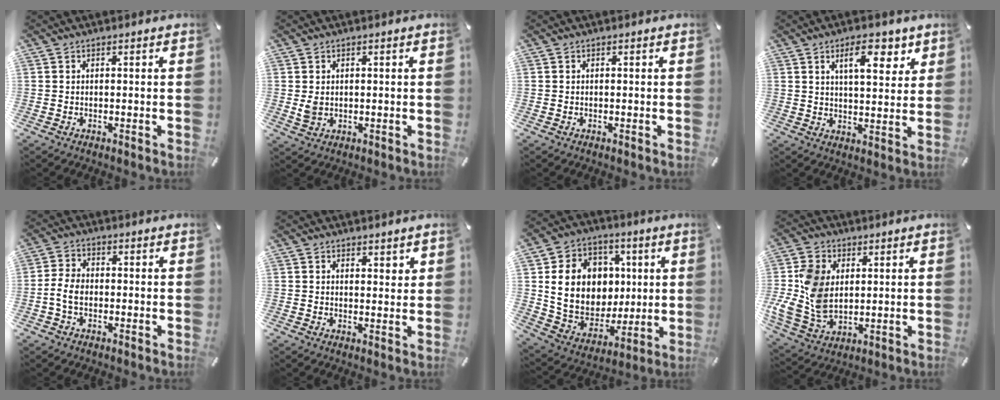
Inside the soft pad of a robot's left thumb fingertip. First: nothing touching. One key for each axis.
{"total": 2.6, "fx": 0.1, "fy": 2.1, "fz": 1.5, "tx": -0.021, "ty": 0.001, "tz": 0.002}
{"total": 0.0}
{"total": 10.1, "fx": 5.3, "fy": 4.6, "fz": 7.2, "tx": -0.092, "ty": -0.018, "tz": 0.082}
{"total": 5.1, "fx": -1.4, "fy": 3.5, "fz": 3.4, "tx": -0.077, "ty": 0.007, "tz": -0.029}
{"total": 2.3, "fx": 1.8, "fy": 1.4, "fz": 0.4, "tx": 0.007, "ty": -0.009, "tz": 0.030}
{"total": 16.7, "fx": 3.6, "fy": 14.5, "fz": 7.5, "tx": -0.122, "ty": -0.010, "tz": 0.087}
{"total": 13.8, "fx": 1.7, "fy": 10.8, "fz": 8.5, "tx": -0.205, "ty": 0.002, "tz": 0.032}